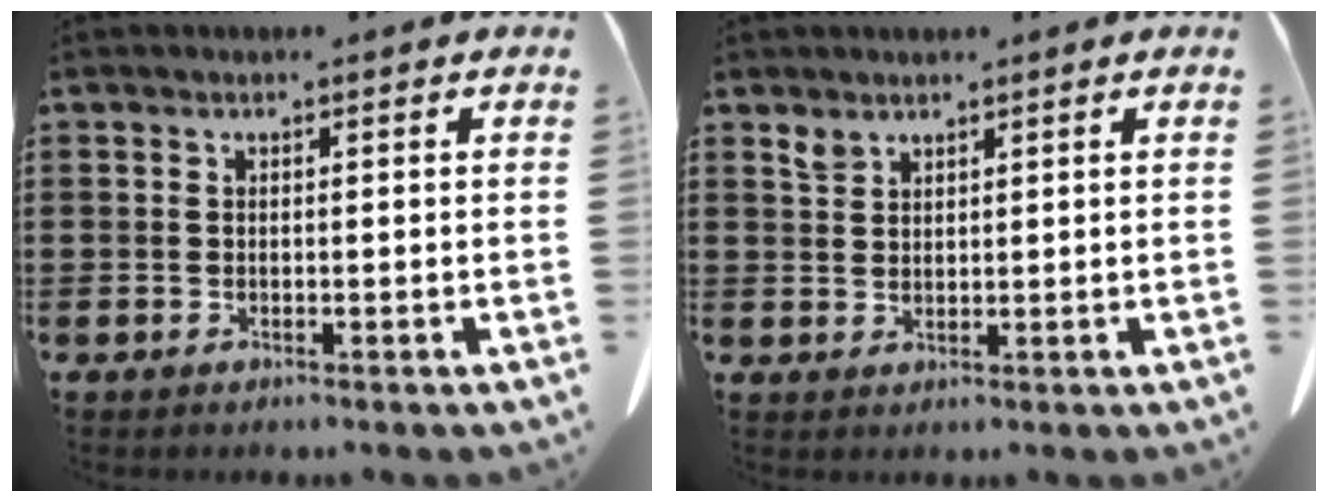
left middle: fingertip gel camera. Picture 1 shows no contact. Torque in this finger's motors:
{"motor_torque": [0.23, 0.17, -0.09, -0.03]}